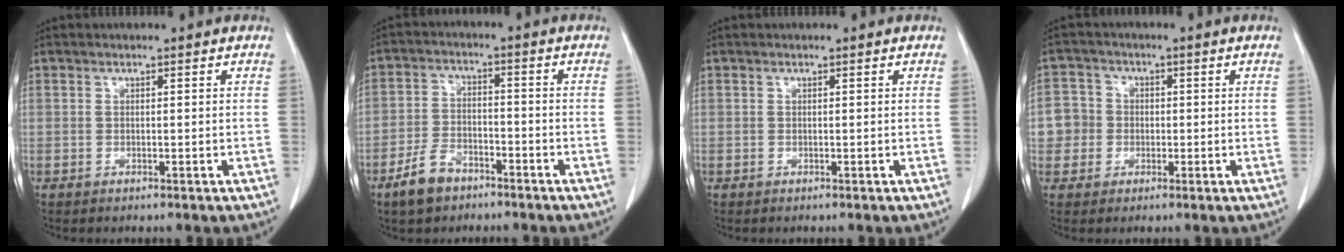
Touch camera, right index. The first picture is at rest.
{"total": 6.4, "force": [-4.4, 3.5, 2.9], "torque": [-0.062, 0.007, -0.079]}
{"total": 0.0}
{"total": 5.0, "force": [-0.5, 4.9, 0.5], "torque": [-0.003, 0.019, -0.010]}